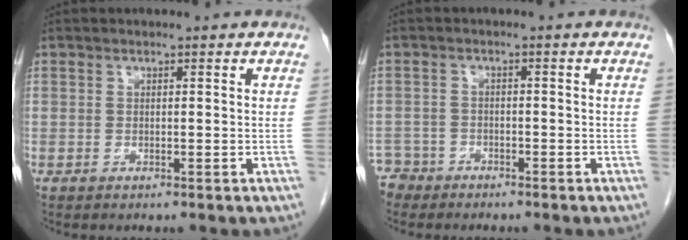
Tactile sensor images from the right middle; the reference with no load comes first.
{"total": 3.5, "force": [-3.0, 1.6, -0.8], "torque": [0.013, 0.001, -0.062]}